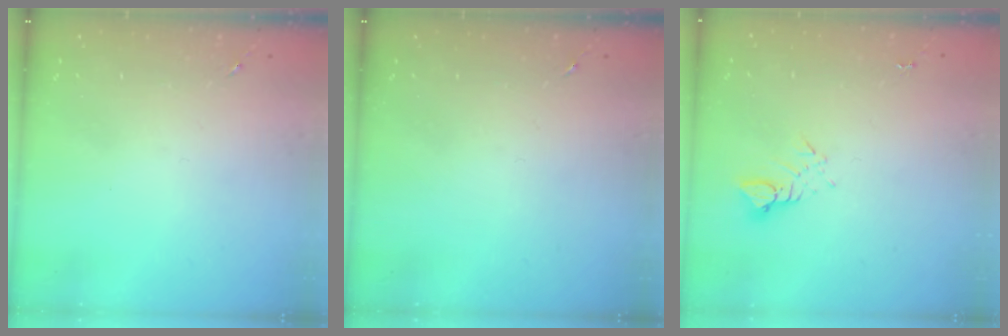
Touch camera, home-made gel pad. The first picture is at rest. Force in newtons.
{"total": 0.0}
{"total": 3.1, "press": 3.1, "slide": 0.2}